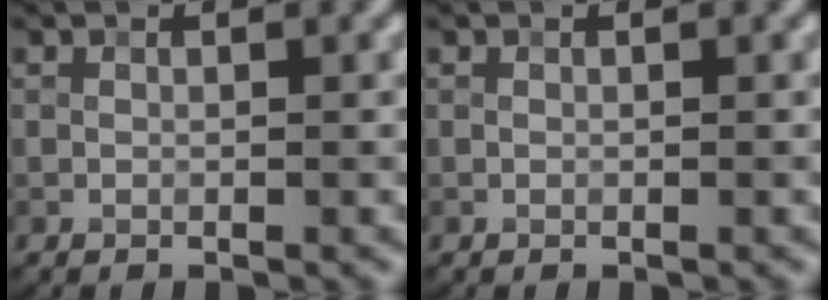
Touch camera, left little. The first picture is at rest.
{"total": 0.0}